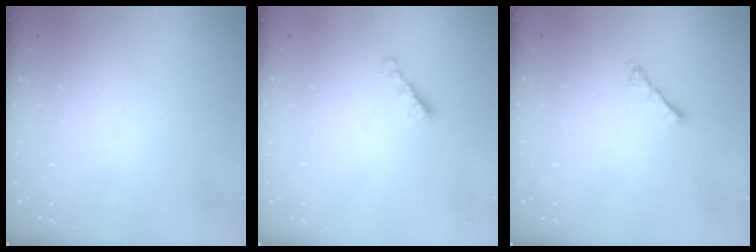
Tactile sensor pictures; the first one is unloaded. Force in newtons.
{"total": 2.2, "press": 2.1, "slide": 0.5}
{"total": 1.8, "press": 1.8, "slide": 0.5}